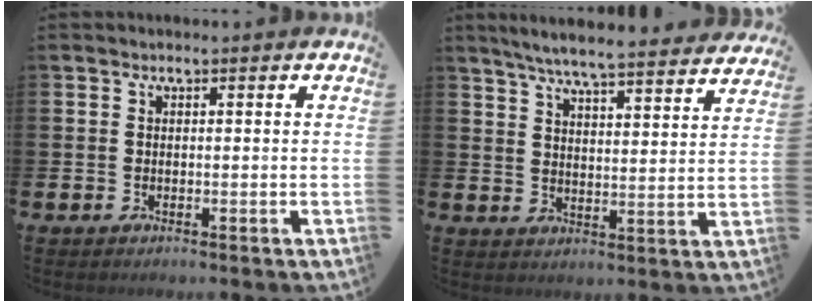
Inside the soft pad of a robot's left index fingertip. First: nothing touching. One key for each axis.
{"total": 6.4, "fx": 6.1, "fy": 0.1, "fz": 2.0, "tx": -0.053, "ty": -0.042, "tz": 0.103}